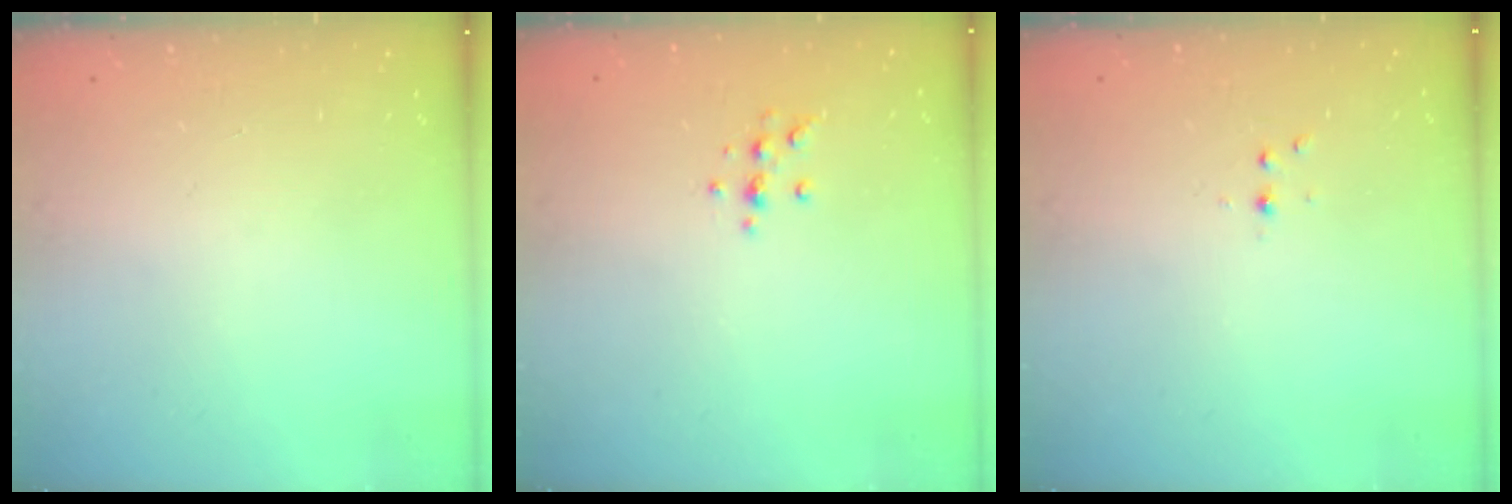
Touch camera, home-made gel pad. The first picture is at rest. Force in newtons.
{"total": 5.0, "press": 5.0, "slide": 0.6}
{"total": 2.7, "press": 2.3, "slide": 1.4}